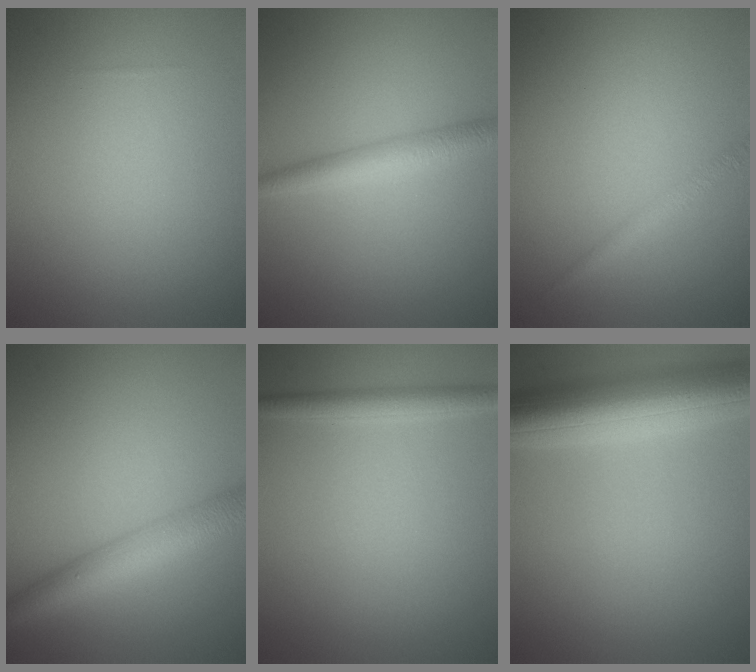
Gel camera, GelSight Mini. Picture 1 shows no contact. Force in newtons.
{"total": 2.9, "press": 2.9, "slide": 0.0}
{"total": 1.4, "press": 1.4, "slide": 0.0}
{"total": 5.2, "press": 5.2, "slide": 0.3}
{"total": 2.2, "press": 2.2, "slide": 0.1}
{"total": 9.1, "press": 9.1, "slide": 0.4}